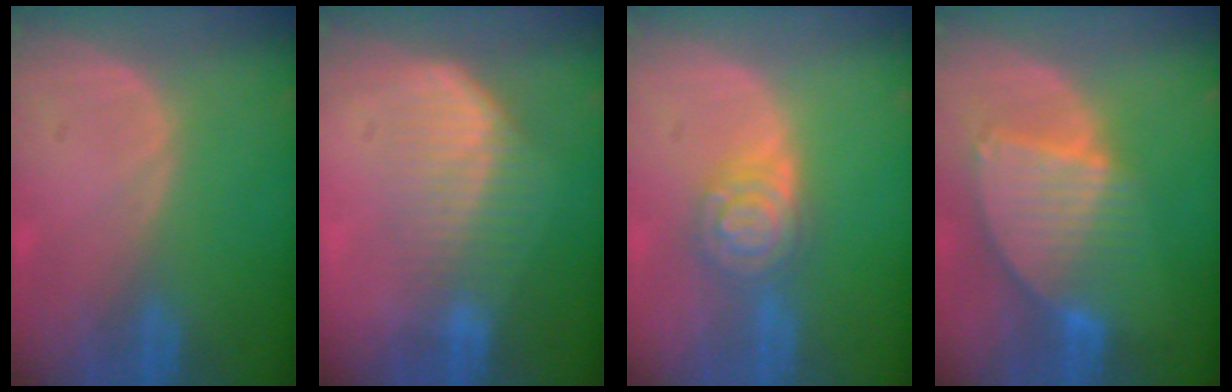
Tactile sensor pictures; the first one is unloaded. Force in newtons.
{"total": 7.4, "press": 6.4, "slide": 3.8}
{"total": 6.3, "press": 6.3, "slide": 0.4}
{"total": 8.7, "press": 7.5, "slide": 4.4}